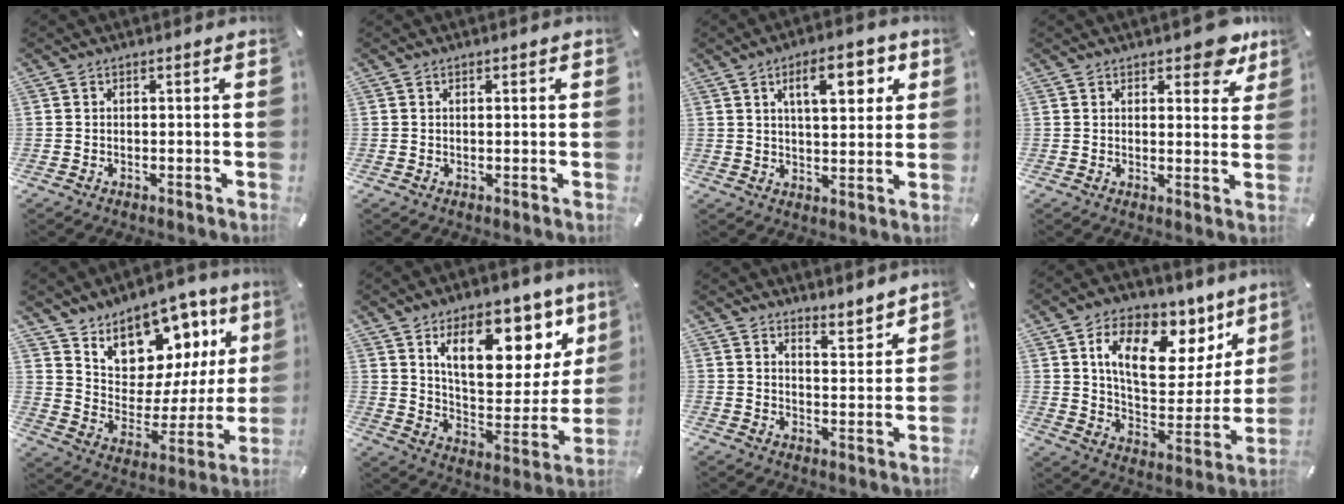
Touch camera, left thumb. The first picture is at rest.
{"total": 0.5, "force": [0.3, 0.2, 0.4], "torque": [-0.007, 0.001, 0.004]}
{"total": 10.7, "force": [4.8, 4.5, 8.5], "torque": [-0.125, -0.006, 0.074]}
{"total": 8.0, "force": [5.7, 3.8, 4.1], "torque": [-0.029, -0.039, 0.096]}
{"total": 12.8, "force": [10.4, 7.1, 2.7], "torque": [-0.044, -0.112, 0.181]}
{"total": 20.1, "force": [11.4, 10.3, 13.0], "torque": [-0.183, -0.067, 0.187]}
{"total": 5.1, "force": [5.0, 1.3, 0.2], "torque": [0.009, -0.048, 0.087]}
{"total": 18.7, "force": [10.0, 10.3, 12.0], "torque": [-0.190, -0.052, 0.169]}